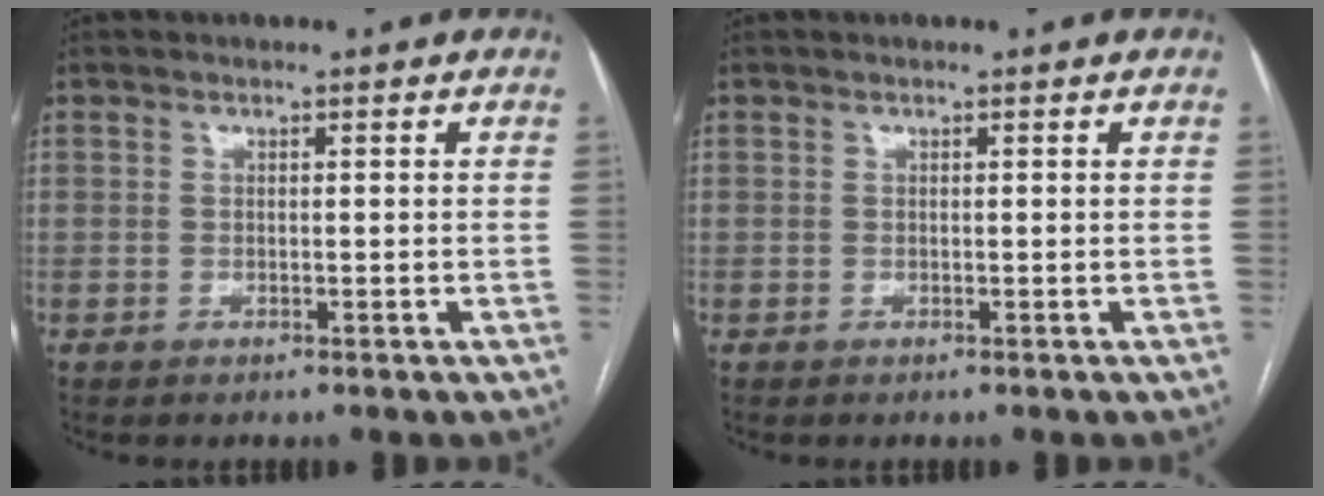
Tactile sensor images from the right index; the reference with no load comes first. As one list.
[{"total": 0.0}]